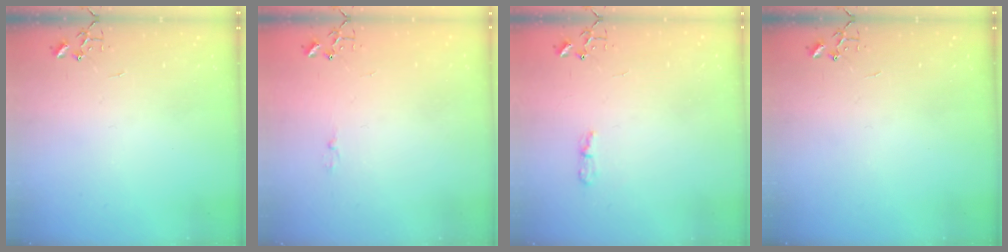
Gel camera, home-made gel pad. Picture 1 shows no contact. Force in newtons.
{"total": 3.4, "press": 3.4, "slide": 0.5}
{"total": 4.7, "press": 4.7, "slide": 0.7}
{"total": 0.0}